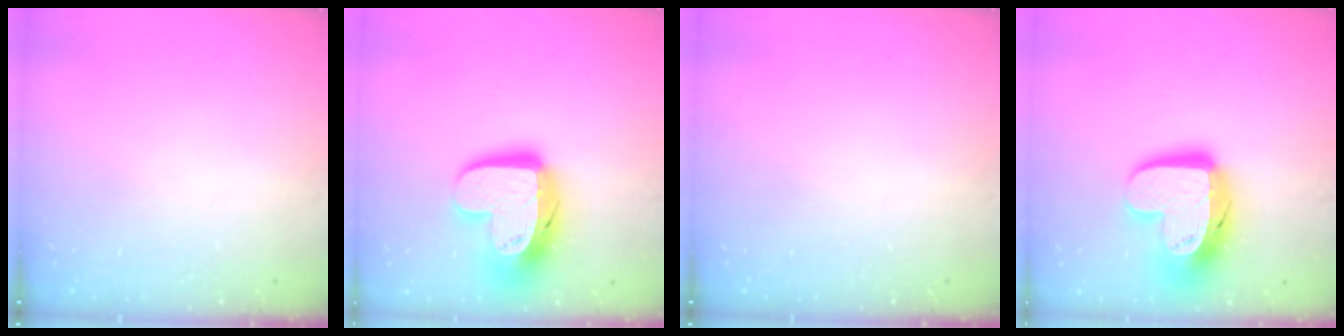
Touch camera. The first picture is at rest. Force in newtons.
{"total": 18.0, "press": 17.9, "slide": 1.2}
{"total": 0.0}
{"total": 18.0, "press": 17.9, "slide": 1.2}